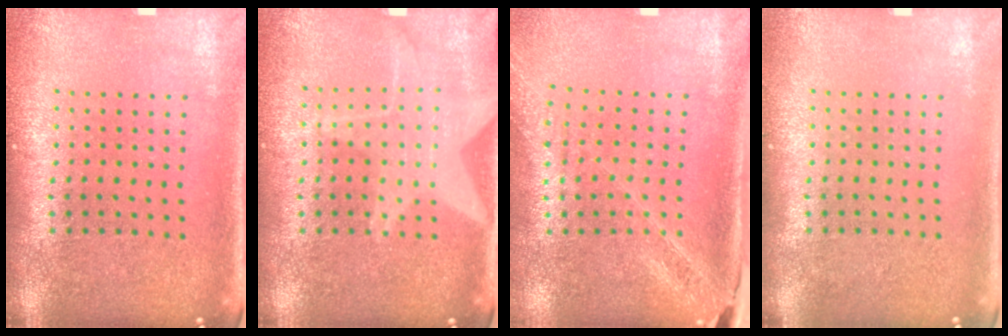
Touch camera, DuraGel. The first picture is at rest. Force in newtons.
{"total": 1.5, "press": 1.5, "slide": 0.4}
{"total": 1.5, "press": 1.4, "slide": 0.4}
{"total": 0.0}